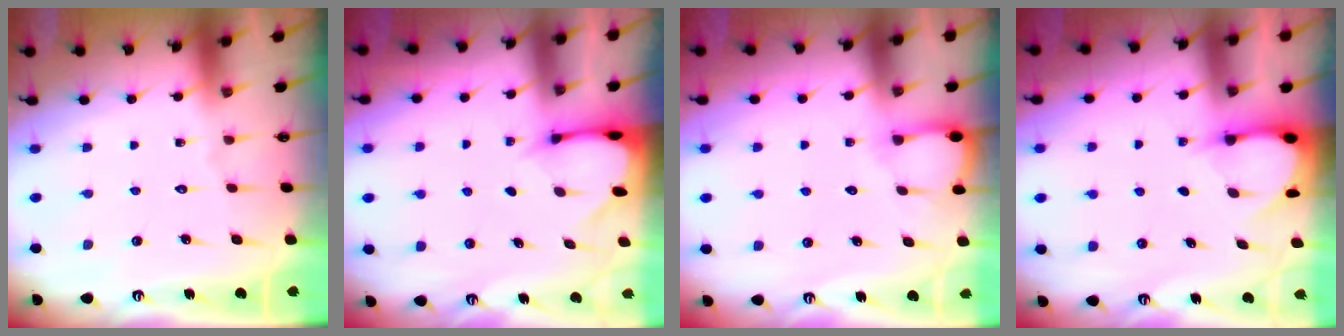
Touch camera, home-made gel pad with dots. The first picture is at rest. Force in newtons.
{"total": 2.4, "press": 2.4, "slide": 0.1}
{"total": 3.9, "press": 3.9, "slide": 0.3}
{"total": 3.2, "press": 3.2, "slide": 0.3}